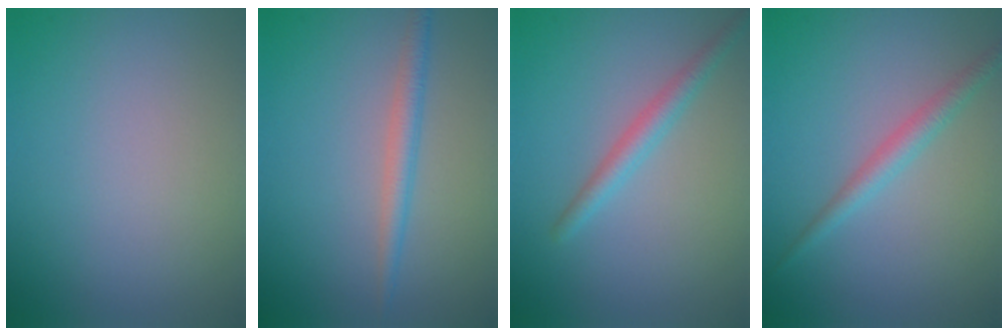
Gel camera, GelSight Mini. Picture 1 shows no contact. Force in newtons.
{"total": 2.1, "press": 2.1, "slide": 0.1}
{"total": 2.1, "press": 2.1, "slide": 0.0}
{"total": 2.1, "press": 2.1, "slide": 0.0}